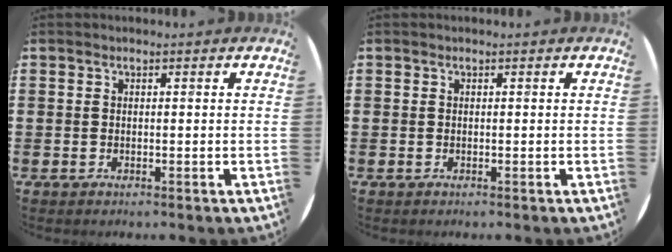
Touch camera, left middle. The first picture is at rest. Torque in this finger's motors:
{"motor_torque": [0.01, 0.00, 0.00, 0.01]}